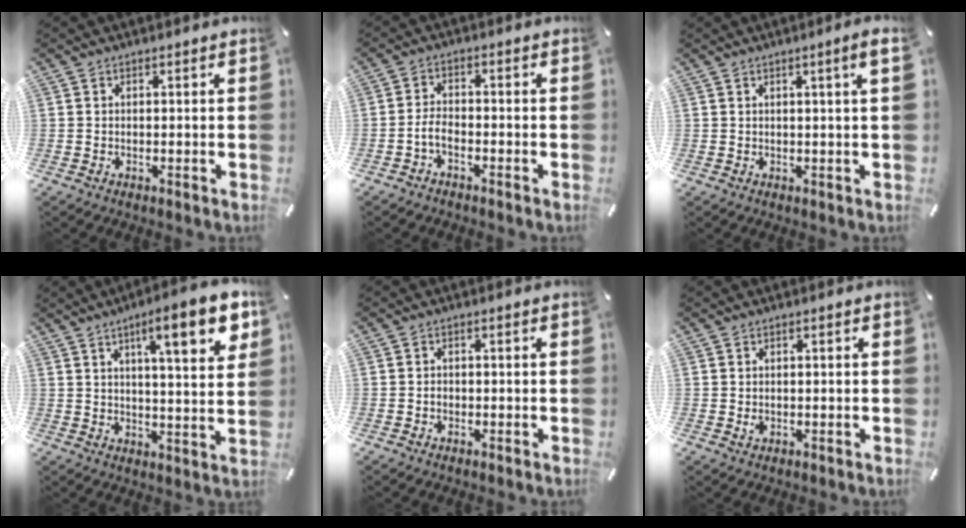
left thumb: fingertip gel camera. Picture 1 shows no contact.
{"total": 3.8, "force": [-2.1, 2.0, 2.4], "torque": [-0.056, 0.010, -0.042]}
{"total": 3.5, "force": [1.1, 0.1, 3.3], "torque": [-0.054, -0.005, 0.015]}
{"total": 13.7, "force": [6.8, 3.0, 11.5], "torque": [-0.157, -0.032, 0.100]}
{"total": 1.3, "force": [-0.5, 1.0, 0.6], "torque": [-0.015, 0.004, -0.010]}
{"total": 1.1, "force": [-0.2, 0.9, 0.6], "torque": [-0.014, 0.003, -0.003]}